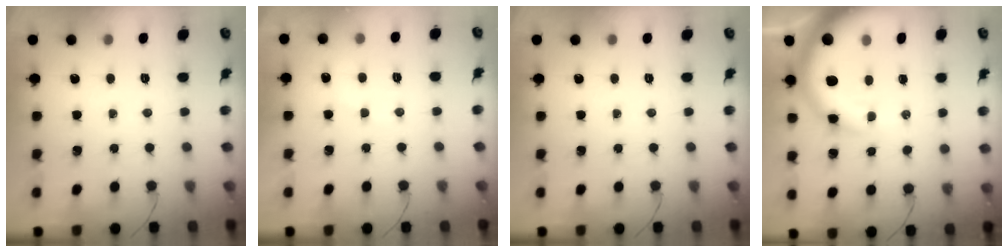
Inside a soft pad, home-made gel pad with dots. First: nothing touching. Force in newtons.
{"total": 3.7, "press": 3.7, "slide": 0.5}
{"total": 0.0}
{"total": 13.6, "press": 13.1, "slide": 3.5}